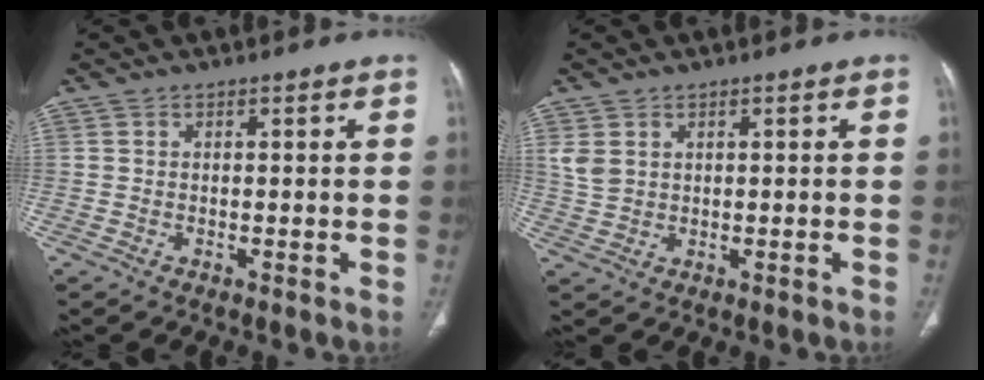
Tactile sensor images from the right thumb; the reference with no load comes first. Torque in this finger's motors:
{"motor_torque": [-0.03, 0.14, 0.60, -0.12, 0.04]}